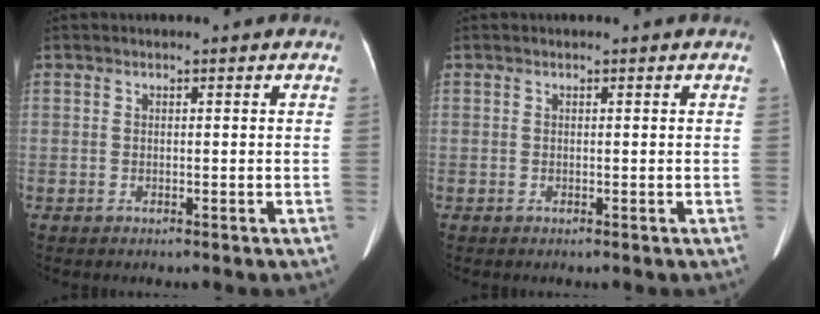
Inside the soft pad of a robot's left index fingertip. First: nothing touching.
{"total": 0.0}